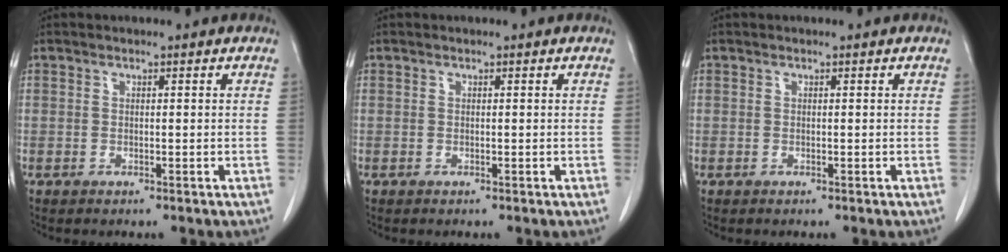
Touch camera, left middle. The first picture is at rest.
{"total": 0.0}
{"total": 0.0}